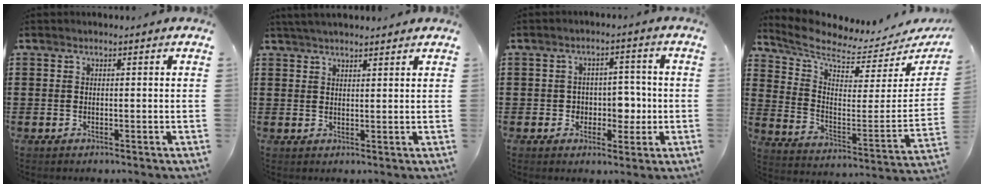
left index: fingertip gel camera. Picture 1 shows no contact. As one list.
[{"total": 2.4, "force": [2.3, 0.0, 0.7], "torque": [-0.017, 0.002, 0.044]}, {"total": 4.5, "force": [-0.6, 3.9, 2.3], "torque": [-0.041, 0.002, -0.018]}, {"total": 5.3, "force": [4.7, 0.8, 2.4], "torque": [-0.073, -0.052, 0.077]}]